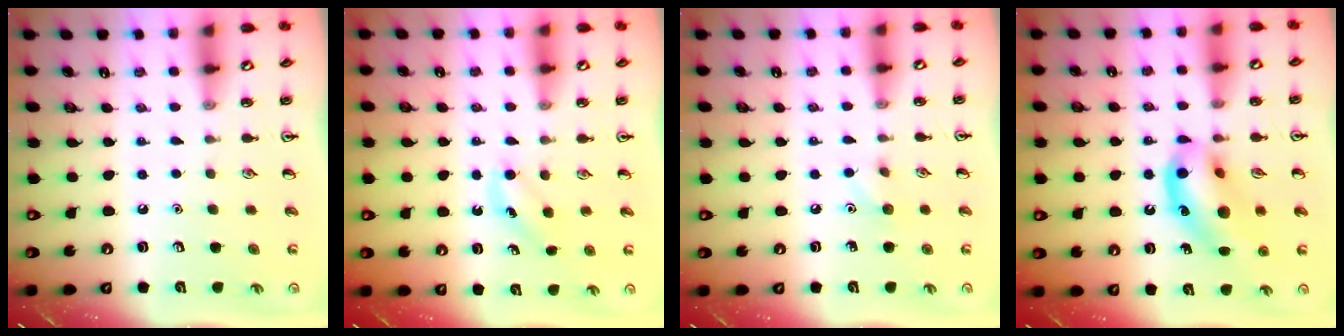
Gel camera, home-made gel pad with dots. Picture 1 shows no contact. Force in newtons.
{"total": 3.7, "press": 3.6, "slide": 1.0}
{"total": 5.6, "press": 5.4, "slide": 1.6}
{"total": 14.3, "press": 13.9, "slide": 3.3}